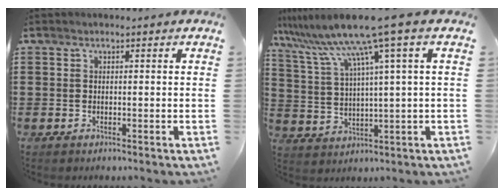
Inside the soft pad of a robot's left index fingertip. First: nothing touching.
{"total": 10.5, "force": [6.9, -0.5, 8.0], "torque": [-0.192, -0.033, 0.108]}